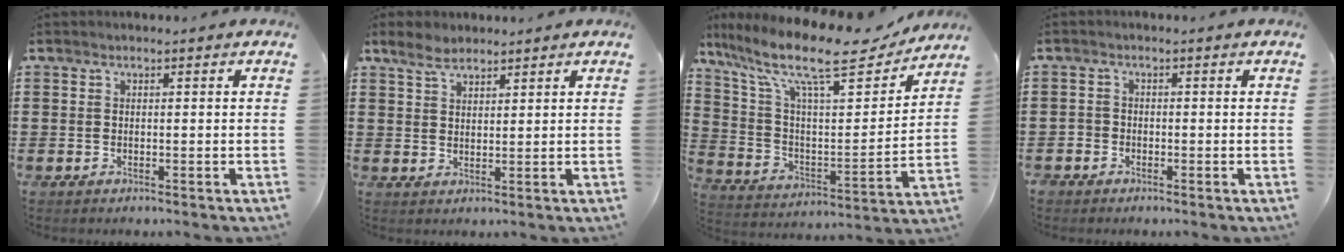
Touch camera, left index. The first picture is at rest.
{"total": 3.6, "force": [2.8, 1.9, 1.3], "torque": [-0.035, 0.007, 0.053]}
{"total": 14.8, "force": [10.4, 3.6, 9.8], "torque": [-0.211, -0.054, 0.171]}
{"total": 1.5, "force": [-1.2, 1.0, -0.1], "torque": [-0.005, 0.003, -0.028]}